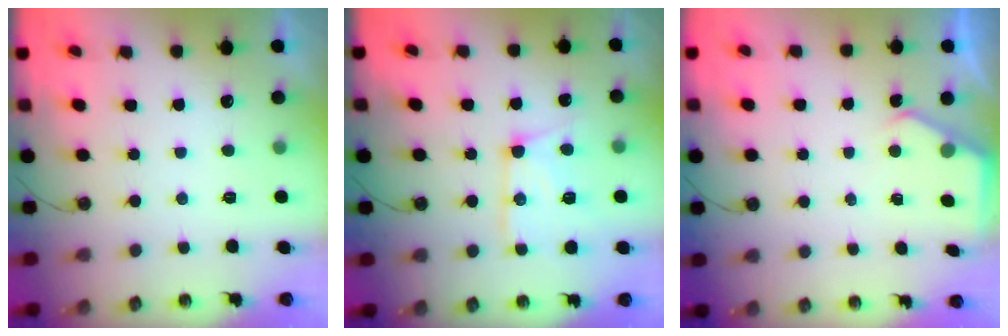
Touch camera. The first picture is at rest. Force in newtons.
{"total": 14.7, "press": 14.7, "slide": 1.4}
{"total": 2.4, "press": 2.4, "slide": 0.3}